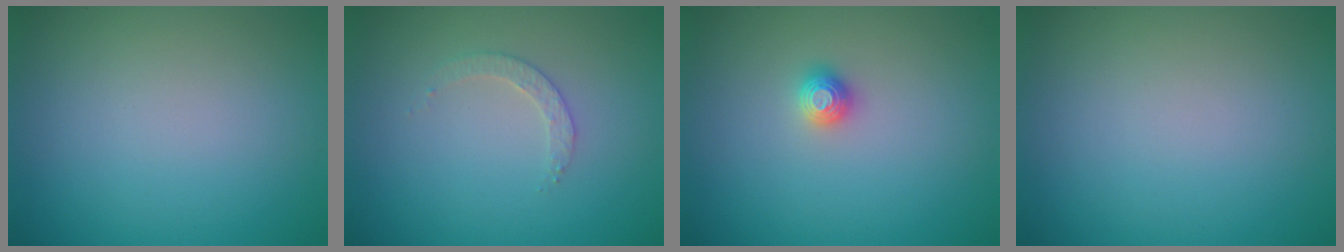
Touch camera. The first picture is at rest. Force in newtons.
{"total": 1.6, "press": 1.5, "slide": 0.3}
{"total": 1.2, "press": 1.1, "slide": 0.2}
{"total": 0.0}